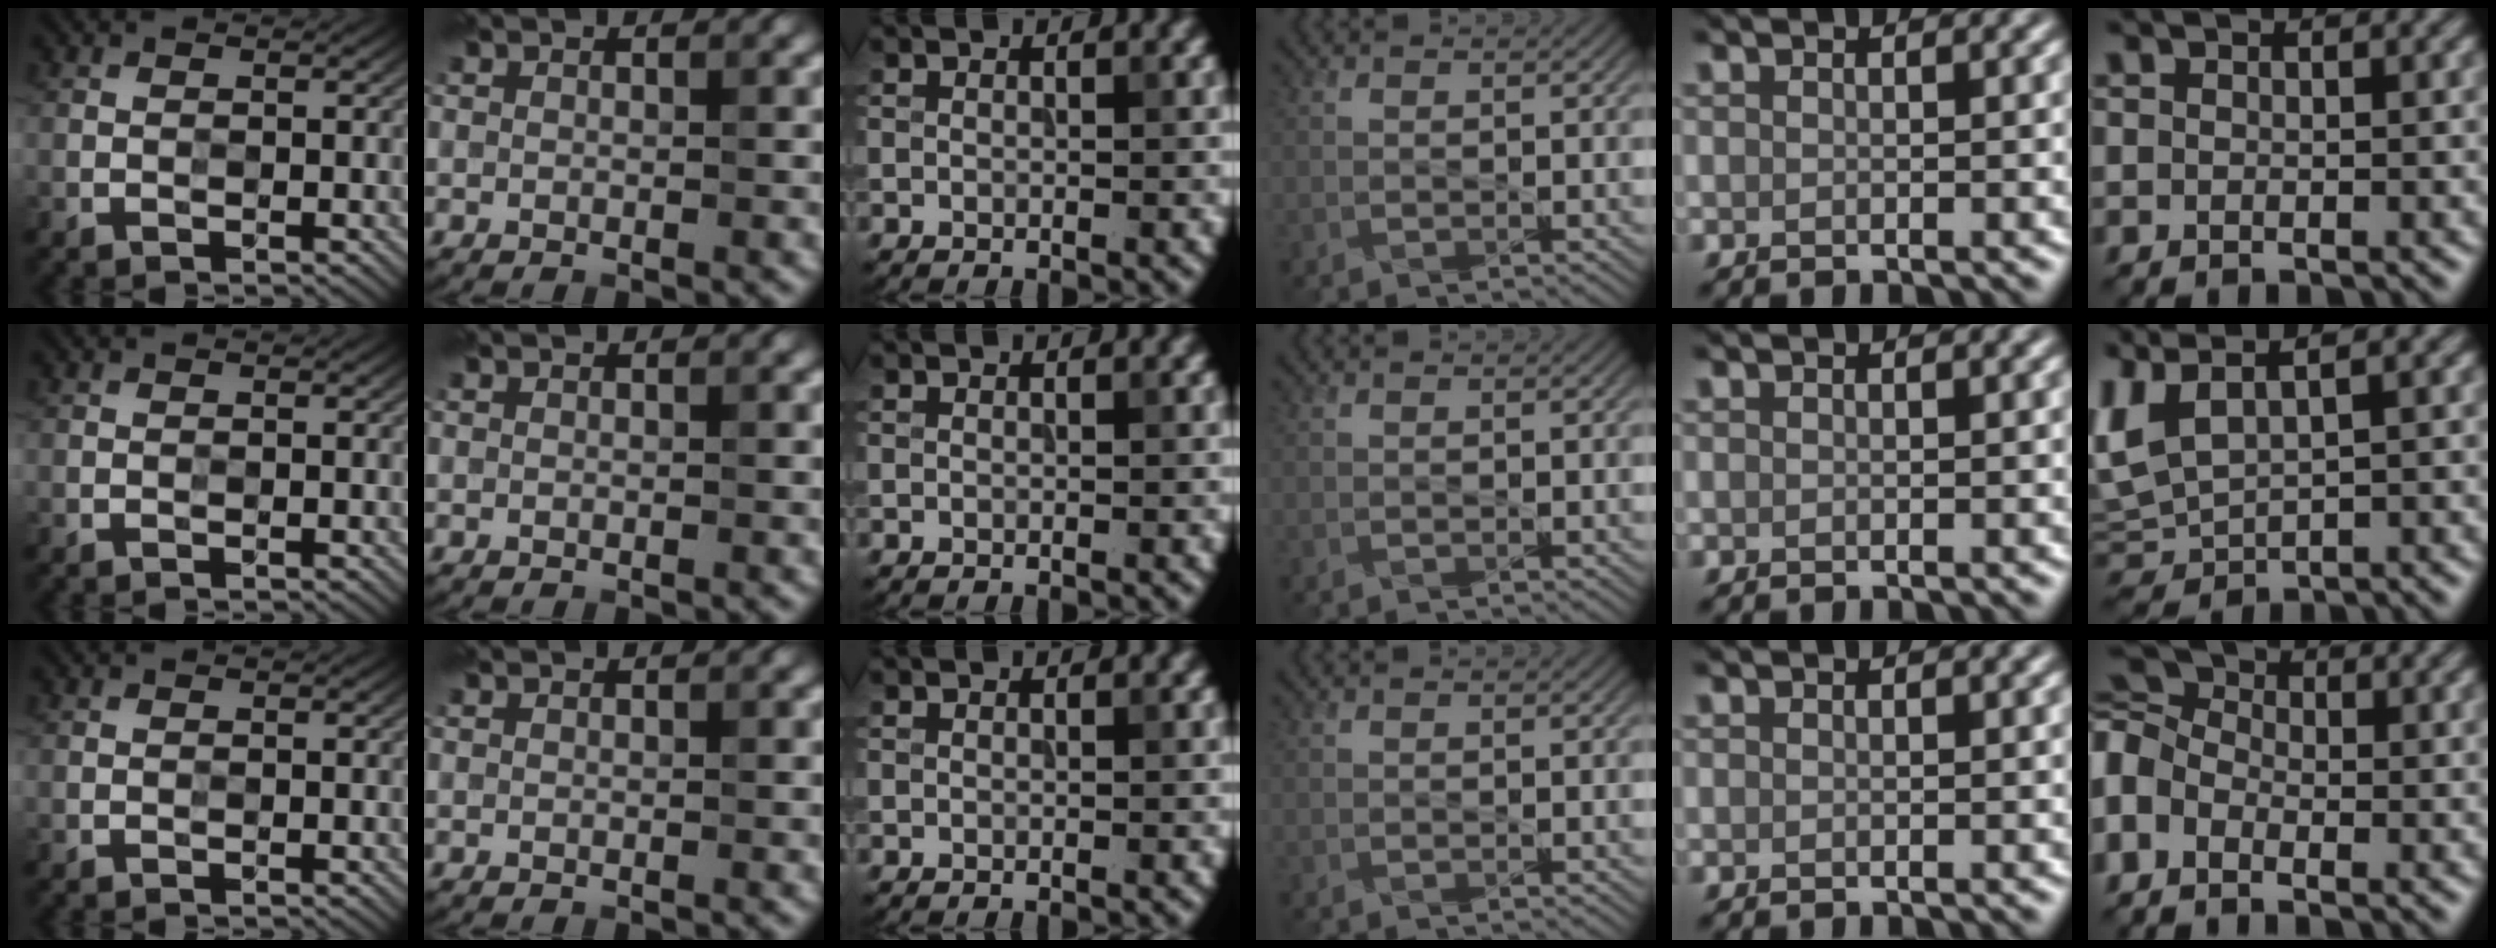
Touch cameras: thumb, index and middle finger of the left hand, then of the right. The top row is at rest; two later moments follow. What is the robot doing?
{"motion": "press", "object": "sticky note"}